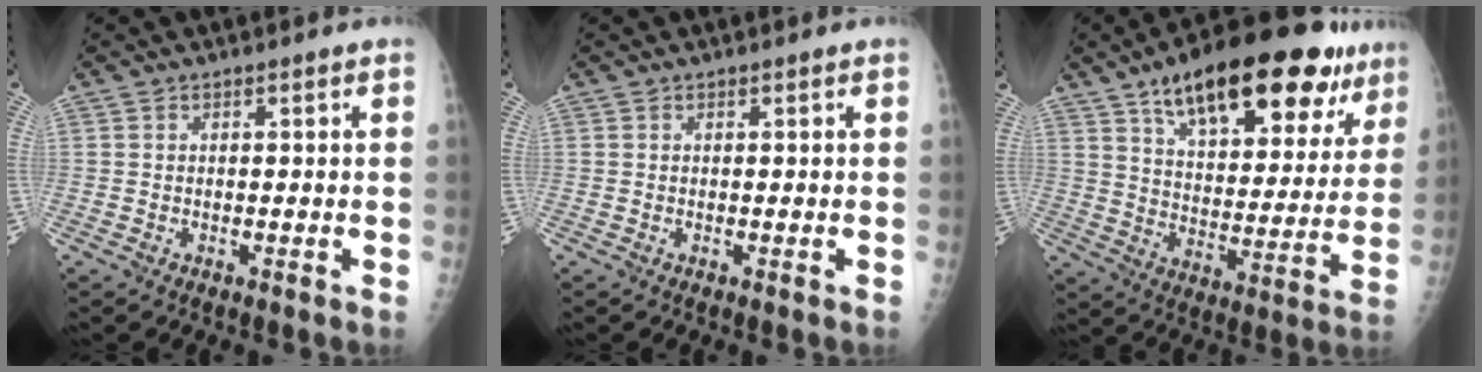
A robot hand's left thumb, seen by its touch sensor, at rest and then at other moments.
{"total": 0.0}
{"total": 27.4, "force": [16.6, 11.2, 18.6], "torque": [-0.242, -0.030, 0.249]}